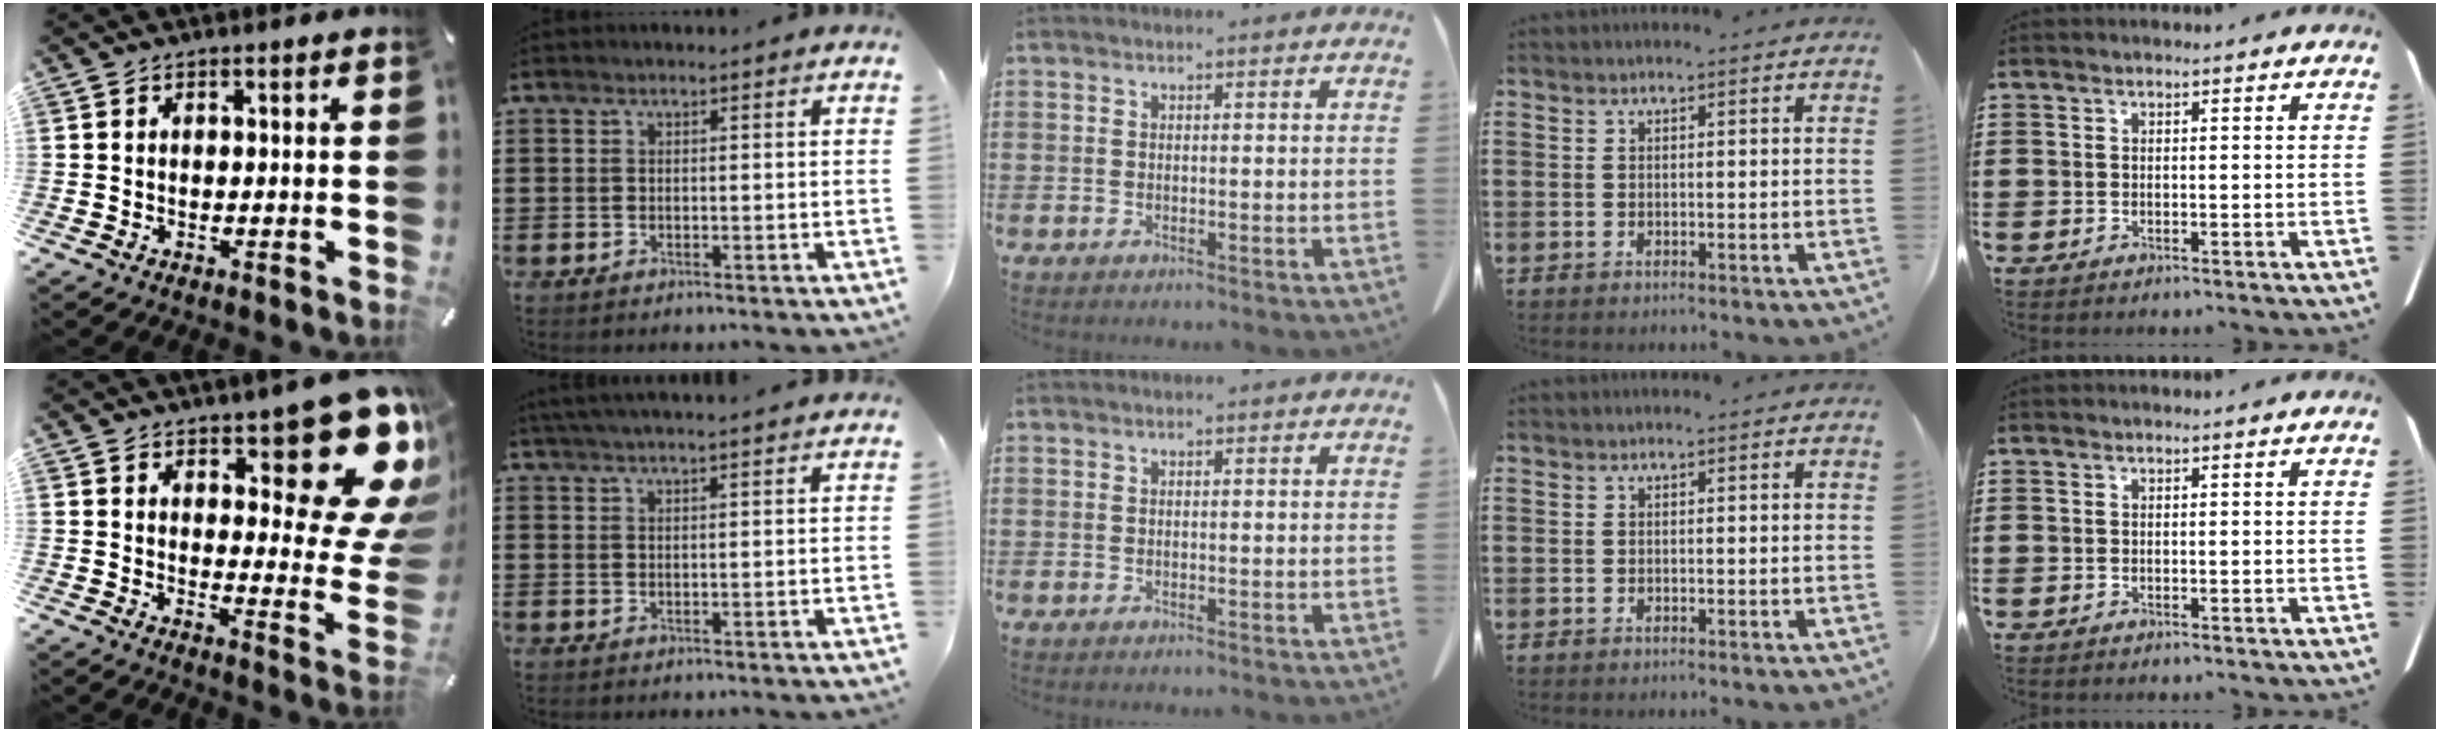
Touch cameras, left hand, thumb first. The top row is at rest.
{"thumb": {"total": 19.2, "force": [11.6, 7.9, 13.1], "torque": [-0.140, -0.108, 0.194]}, "index": {"total": 2.2, "force": [2.1, -0.6, 0.6], "torque": [-0.015, 0.001, 0.040]}}